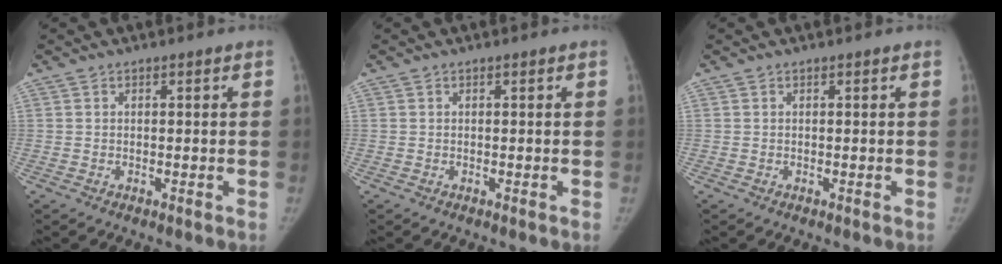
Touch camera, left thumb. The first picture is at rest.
{"total": 0.0}
{"total": 0.0}